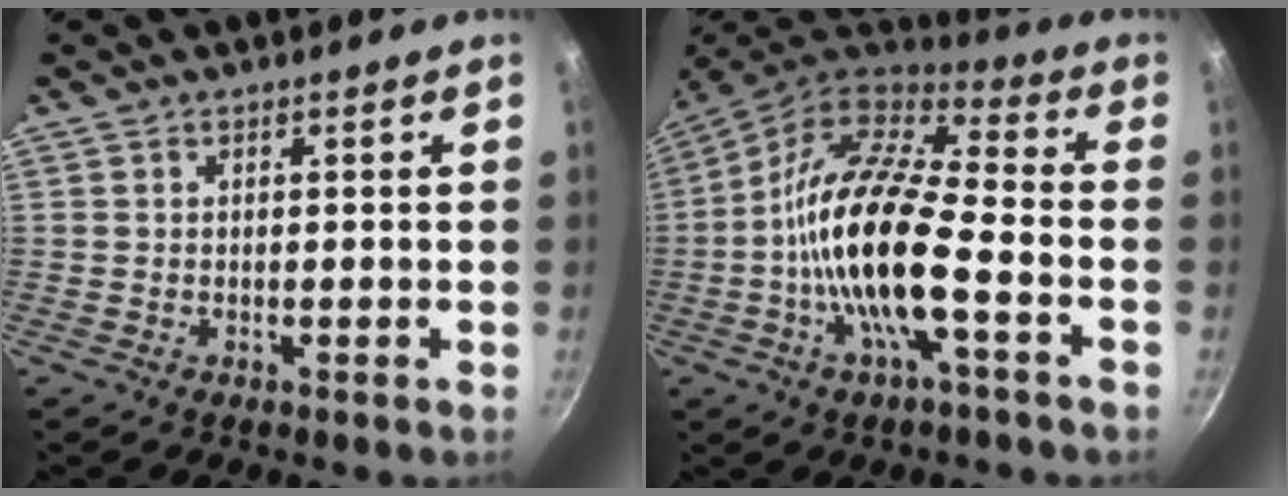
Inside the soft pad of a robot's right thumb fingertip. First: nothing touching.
{"total": 19.8, "force": [-4.7, 6.9, 18.0], "torque": [-0.340, 0.039, -0.108]}